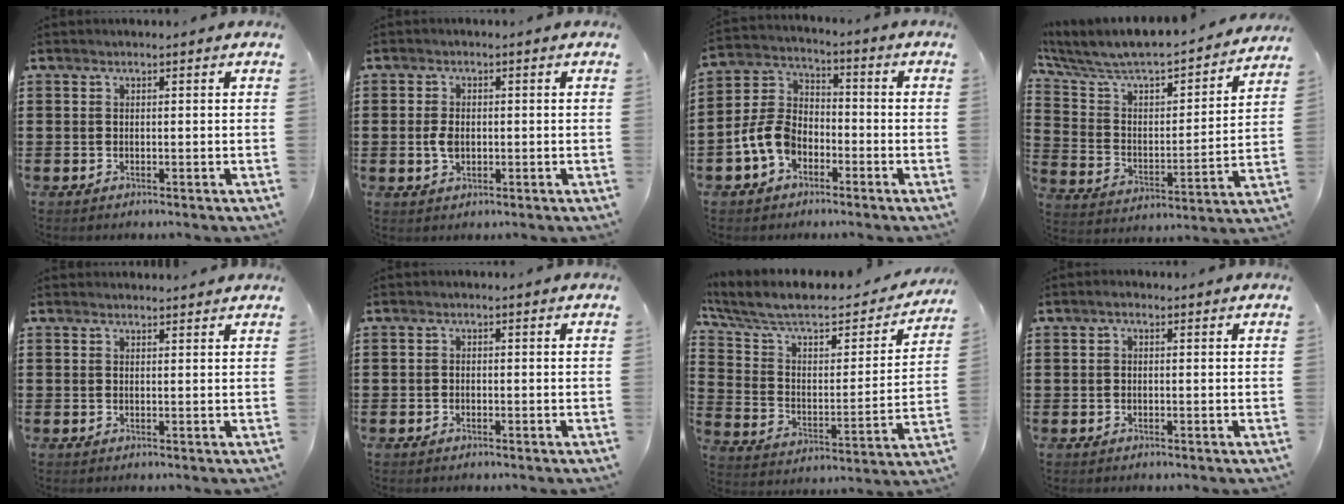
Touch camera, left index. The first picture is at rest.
{"total": 2.9, "force": [-0.1, 1.7, 2.4], "torque": [-0.062, -0.003, -0.006]}
{"total": 7.6, "force": [-3.4, 5.1, 4.4], "torque": [-0.124, 0.003, -0.074]}
{"total": 6.1, "force": [5.4, 1.6, 2.4], "torque": [-0.078, -0.053, 0.083]}
{"total": 1.3, "force": [1.3, 0.1, 0.1], "torque": [-0.004, -0.001, 0.025]}
{"total": 0.8, "force": [-0.6, 0.4, 0.2], "torque": [-0.007, 0.000, -0.014]}
{"total": 8.5, "force": [6.7, 2.6, 4.5], "torque": [-0.117, -0.047, 0.113]}
{"total": 0.8, "force": [-0.2, 0.5, 0.6], "torque": [-0.012, 0.003, -0.005]}